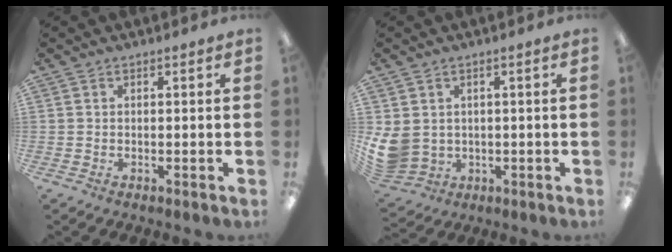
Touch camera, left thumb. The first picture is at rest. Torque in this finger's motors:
{"motor_torque": [-0.16, 0.63, 0.99, -0.44, 0.10]}